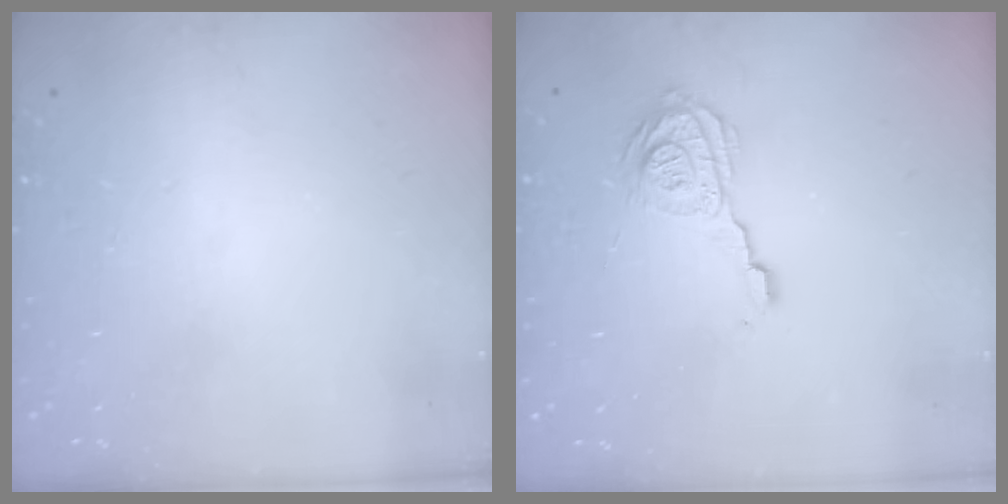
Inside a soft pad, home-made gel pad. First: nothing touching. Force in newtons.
{"total": 12.7, "press": 12.6, "slide": 1.8}